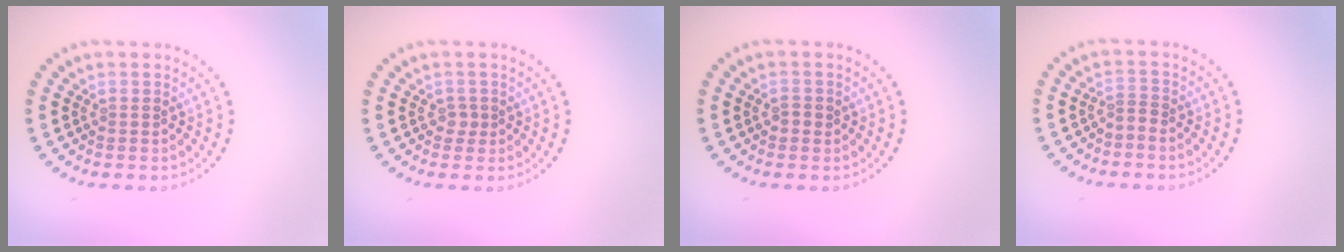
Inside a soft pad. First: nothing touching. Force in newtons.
{"total": 0.9, "press": 0.8, "slide": 0.5}
{"total": 1.0, "press": 1.0, "slide": 0.4}
{"total": 0.9, "press": 0.3, "slide": 0.8}